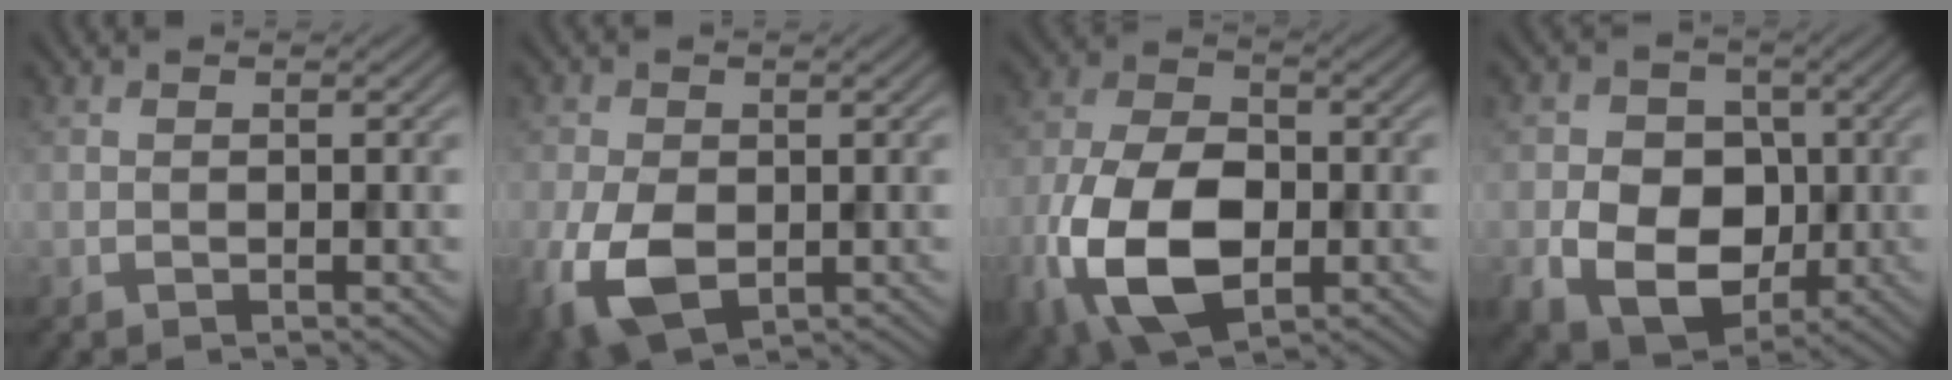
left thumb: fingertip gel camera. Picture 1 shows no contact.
{"total": 8.3, "force": [-2.3, 5.3, 6.0], "torque": [-0.162, -0.023, -0.044]}
{"total": 14.8, "force": [-4.7, 8.8, 10.9], "torque": [-0.264, -0.032, -0.092]}
{"total": 11.2, "force": [-2.4, 8.9, 6.4], "torque": [-0.126, -0.028, -0.056]}